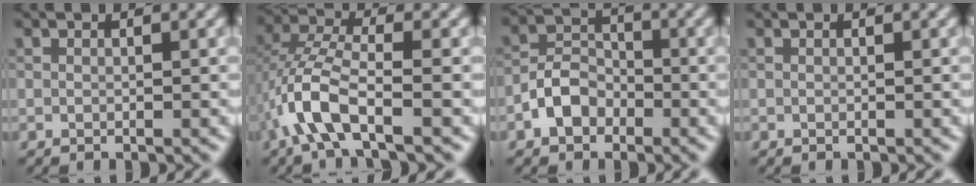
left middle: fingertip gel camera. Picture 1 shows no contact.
{"total": 5.1, "force": [-2.4, 1.7, 4.2], "torque": [-0.092, 0.009, -0.052]}
{"total": 3.4, "force": [-1.8, 2.4, 1.6], "torque": [-0.024, 0.011, -0.038]}
{"total": 0.0}